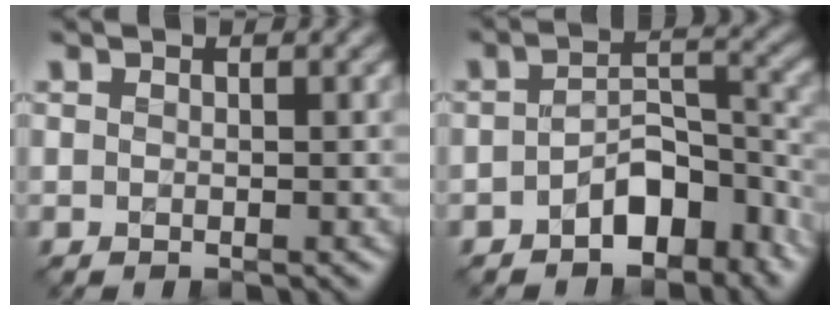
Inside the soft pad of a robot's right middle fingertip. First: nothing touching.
{"total": 4.8, "force": [-2.8, 2.6, 3.0], "torque": [-0.043, 0.011, -0.048]}